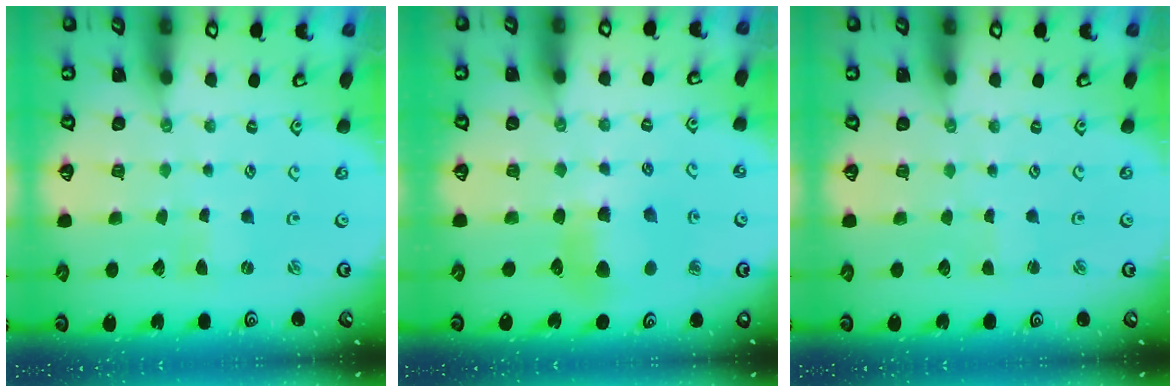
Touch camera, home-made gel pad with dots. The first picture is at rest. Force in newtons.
{"total": 8.1, "press": 8.0, "slide": 0.9}
{"total": 1.0, "press": 1.0, "slide": 0.1}